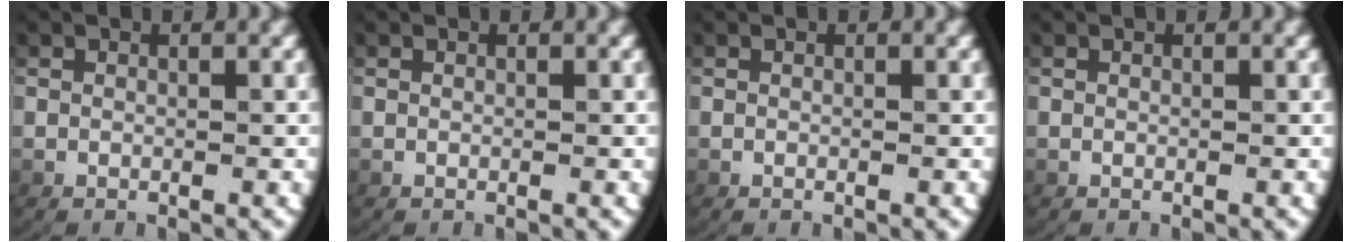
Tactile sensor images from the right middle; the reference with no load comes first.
{"total": 0.0}
{"total": 0.0}
{"total": 0.0}